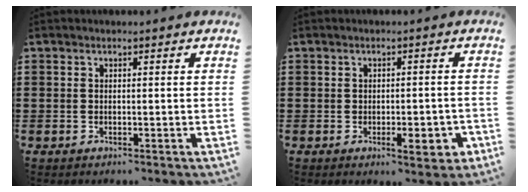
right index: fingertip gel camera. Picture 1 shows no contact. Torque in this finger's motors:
{"motor_torque": [0.30, 0.18, 0.18, 0.04]}